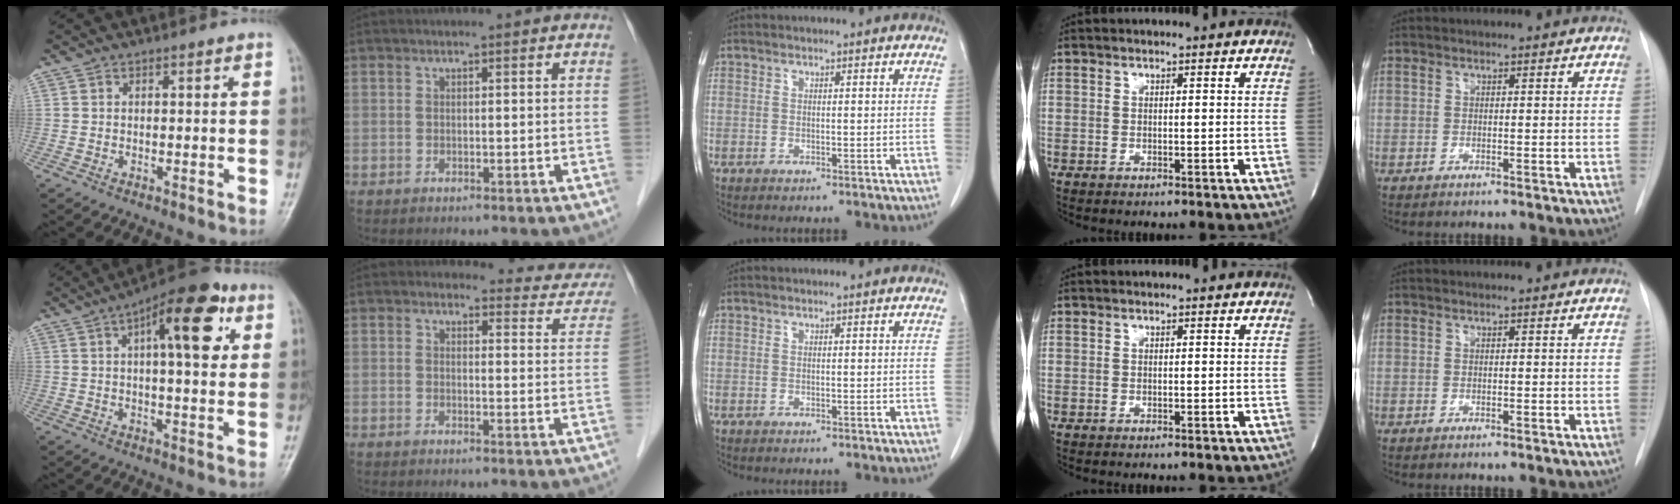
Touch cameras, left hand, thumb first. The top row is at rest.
{"thumb": {"total": 14.8, "force": [5.1, 5.6, 12.6], "torque": [-0.152, 0.007, 0.065]}, "index": {"total": 8.3, "force": [7.8, 2.9, 0.3], "torque": [0.029, -0.029, 0.057]}}